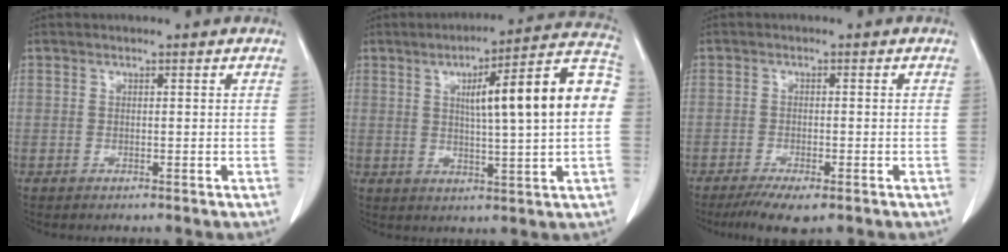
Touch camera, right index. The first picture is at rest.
{"total": 16.4, "force": [2.4, 1.1, 16.2], "torque": [-0.227, 0.032, 0.029]}
{"total": 5.5, "force": [-3.8, 1.0, 3.8], "torque": [-0.061, -0.013, -0.055]}